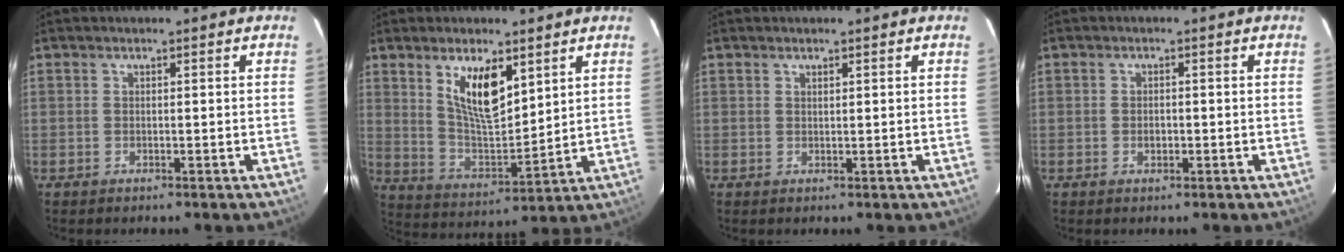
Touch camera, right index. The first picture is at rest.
{"total": 11.2, "force": [5.7, 4.2, 8.7], "torque": [-0.153, -0.001, 0.120]}
{"total": 0.5, "force": [0.4, 0.2, 0.2], "torque": [-0.003, 0.001, 0.008]}
{"total": 1.6, "force": [-0.4, 1.1, 1.2], "torque": [-0.021, 0.003, -0.008]}